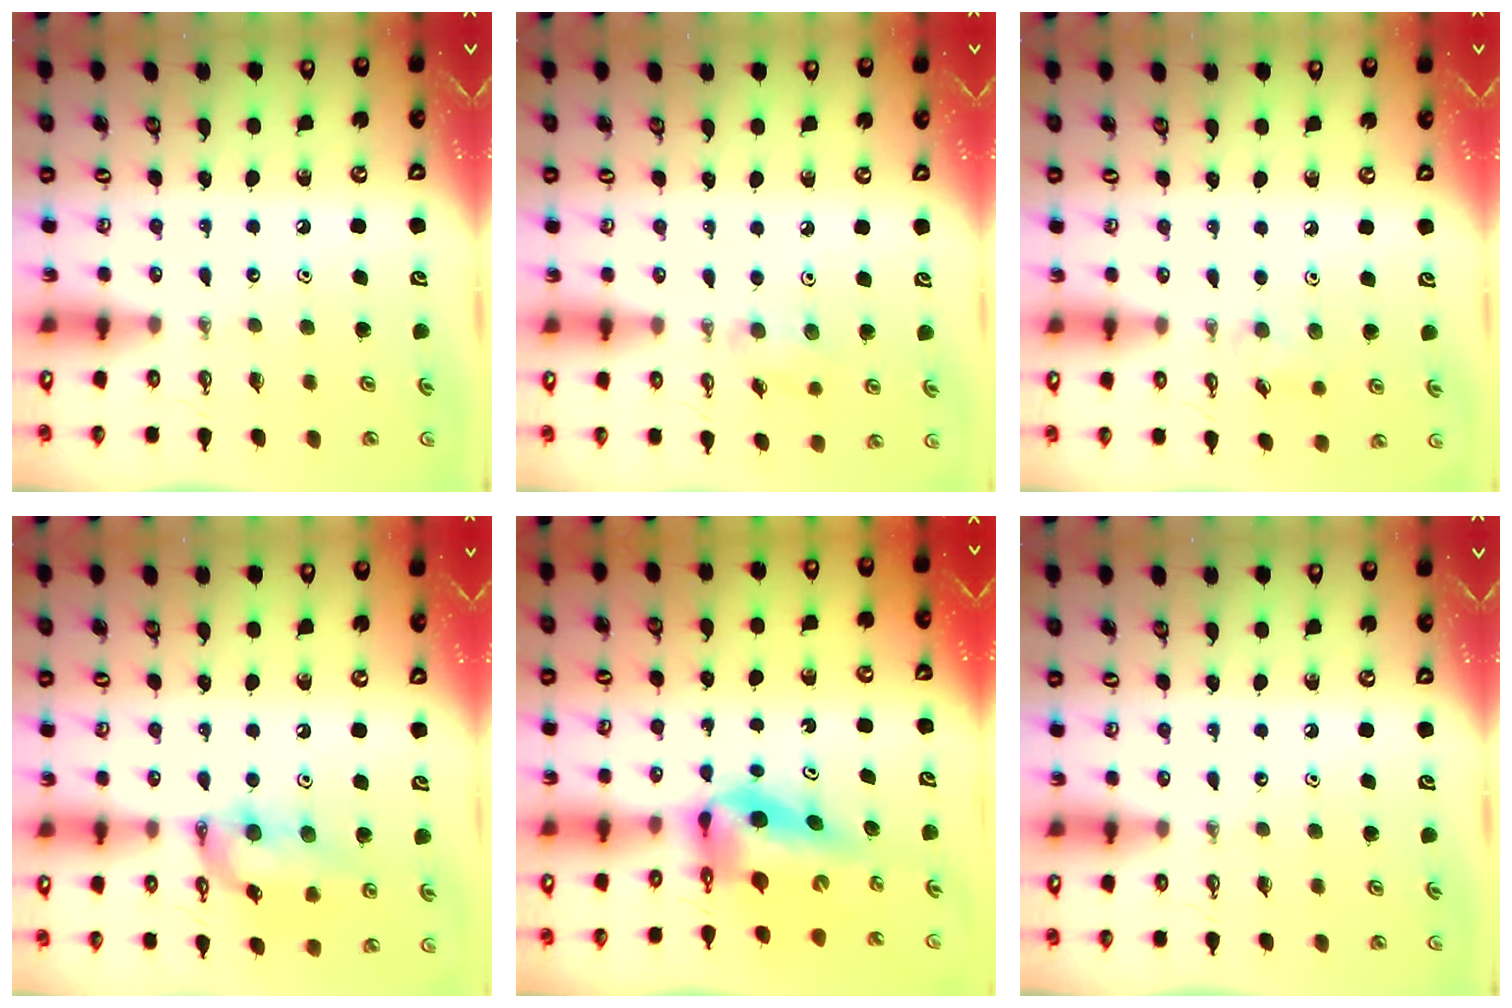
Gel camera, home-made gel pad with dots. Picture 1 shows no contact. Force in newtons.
{"total": 7.0, "press": 6.8, "slide": 1.3}
{"total": 5.2, "press": 5.0, "slide": 1.4}
{"total": 13.8, "press": 13.7, "slide": 1.6}
{"total": 7.2, "press": 7.1, "slide": 0.9}
{"total": 0.0}